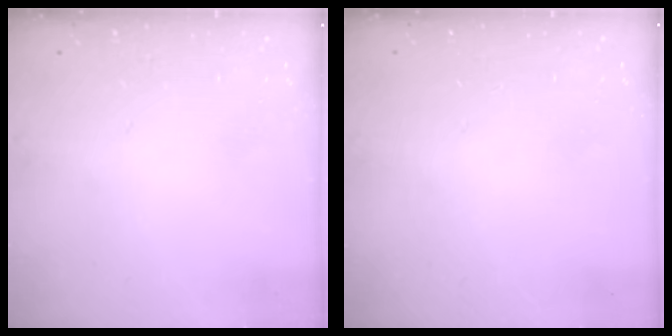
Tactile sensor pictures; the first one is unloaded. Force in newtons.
{"total": 0.7, "press": 0.7, "slide": 0.1}